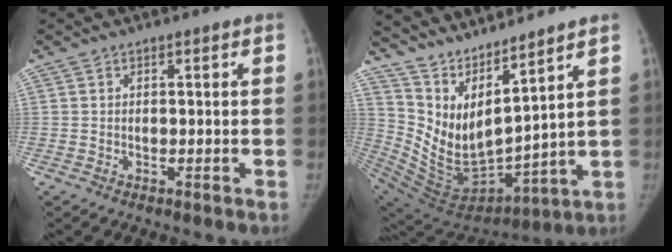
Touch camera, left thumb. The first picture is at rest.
{"total": 15.0, "force": [11.8, 2.7, 8.9], "torque": [-0.137, -0.086, 0.254]}